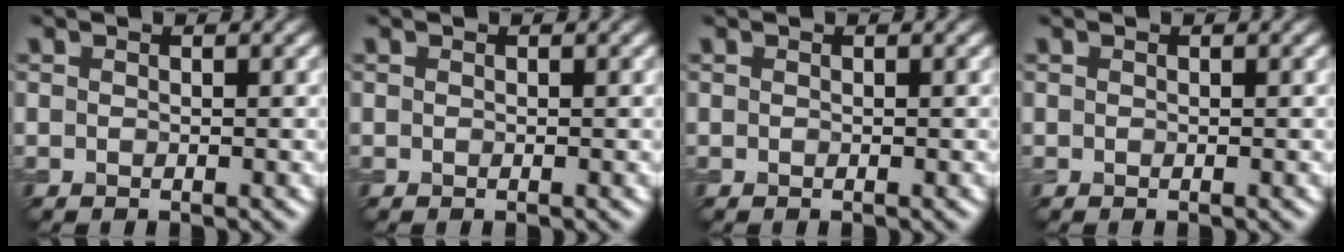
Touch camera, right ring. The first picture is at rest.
{"total": 0.0}
{"total": 0.0}
{"total": 0.0}